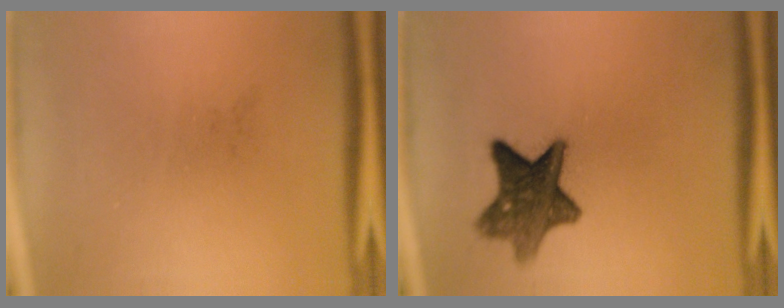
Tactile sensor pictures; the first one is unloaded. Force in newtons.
{"total": 9.1}